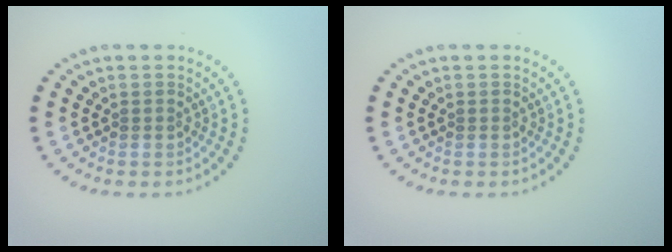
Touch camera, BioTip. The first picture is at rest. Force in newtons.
{"total": 0.0}